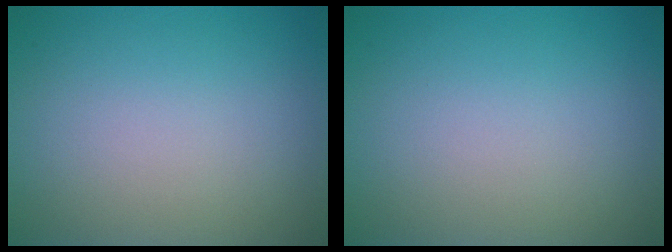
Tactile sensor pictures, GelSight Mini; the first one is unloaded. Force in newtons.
{"total": 0.0}